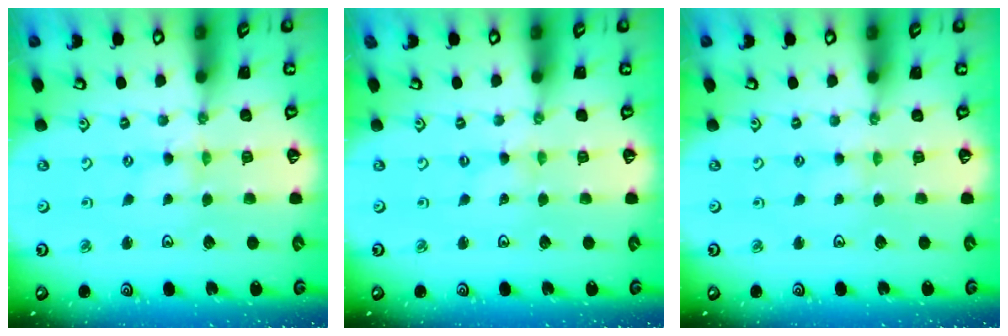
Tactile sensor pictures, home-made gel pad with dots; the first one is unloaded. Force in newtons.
{"total": 0.0}
{"total": 1.7, "press": 1.7, "slide": 0.4}